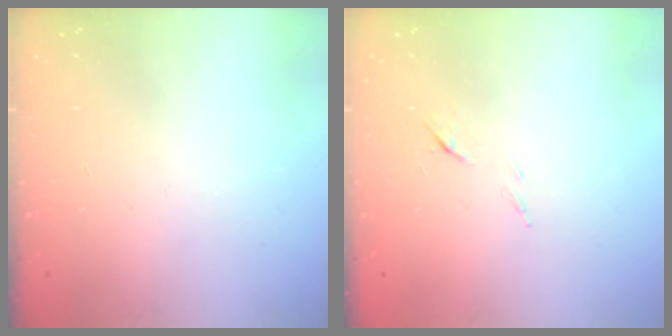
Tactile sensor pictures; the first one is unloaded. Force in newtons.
{"total": 6.1, "press": 6.0, "slide": 0.7}